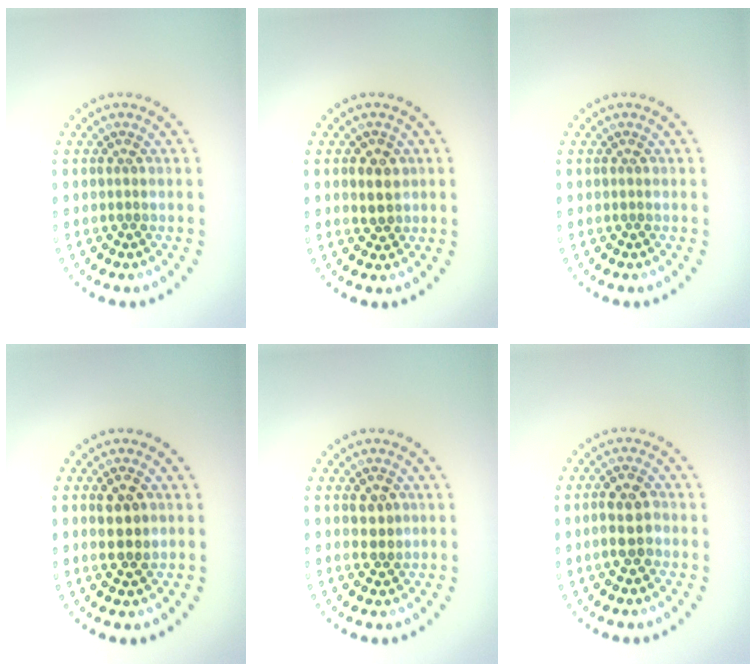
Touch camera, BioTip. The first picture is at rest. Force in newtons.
{"total": 2.4, "press": 2.3, "slide": 0.9}
{"total": 0.0}
{"total": 2.6, "press": 2.6, "slide": 0.4}
{"total": 1.9, "press": 1.8, "slide": 0.4}
{"total": 2.9, "press": 2.8, "slide": 0.8}